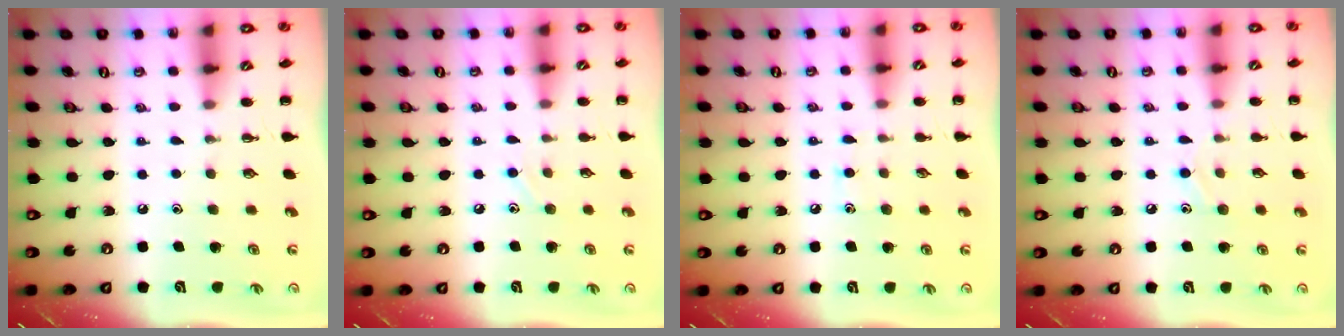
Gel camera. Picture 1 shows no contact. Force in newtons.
{"total": 6.1, "press": 5.7, "slide": 2.1}
{"total": 5.7, "press": 5.4, "slide": 1.8}
{"total": 7.0, "press": 6.7, "slide": 1.9}